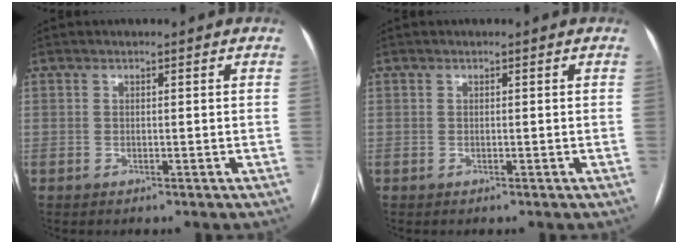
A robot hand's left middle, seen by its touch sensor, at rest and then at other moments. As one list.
[{"total": 0.0}]